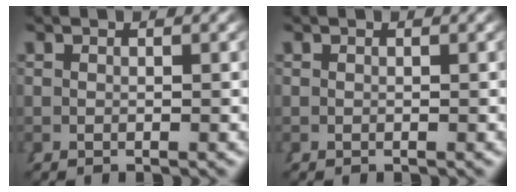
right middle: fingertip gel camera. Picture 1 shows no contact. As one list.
[{"total": 0.0}]